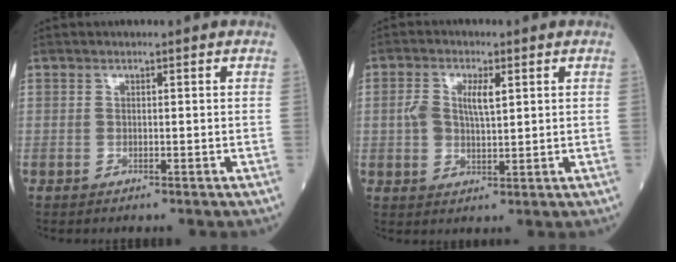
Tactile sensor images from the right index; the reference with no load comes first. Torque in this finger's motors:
{"motor_torque": [0.02, 0.04, 0.09, 0.07]}